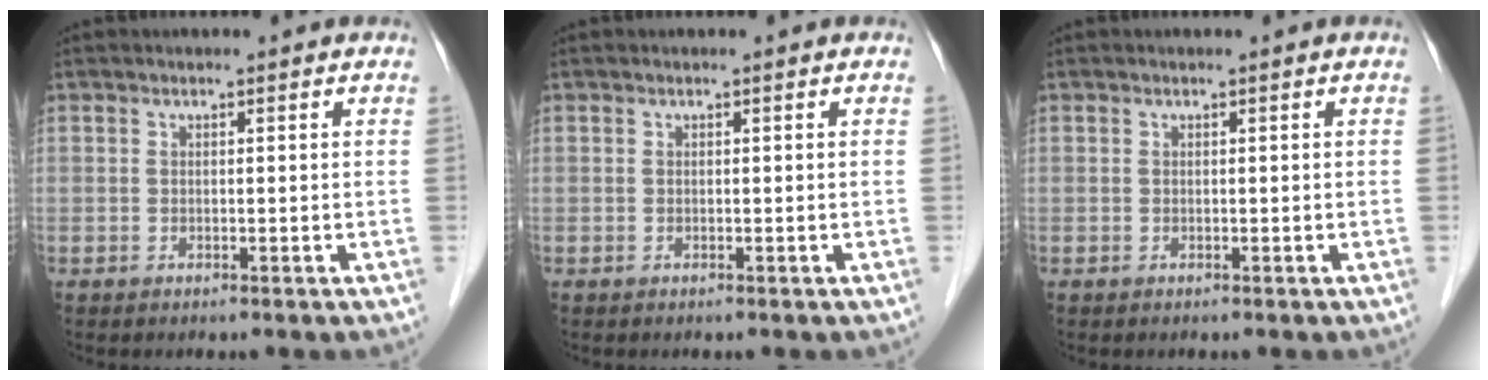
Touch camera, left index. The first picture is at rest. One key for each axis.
{"total": 0.0}
{"total": 0.0}